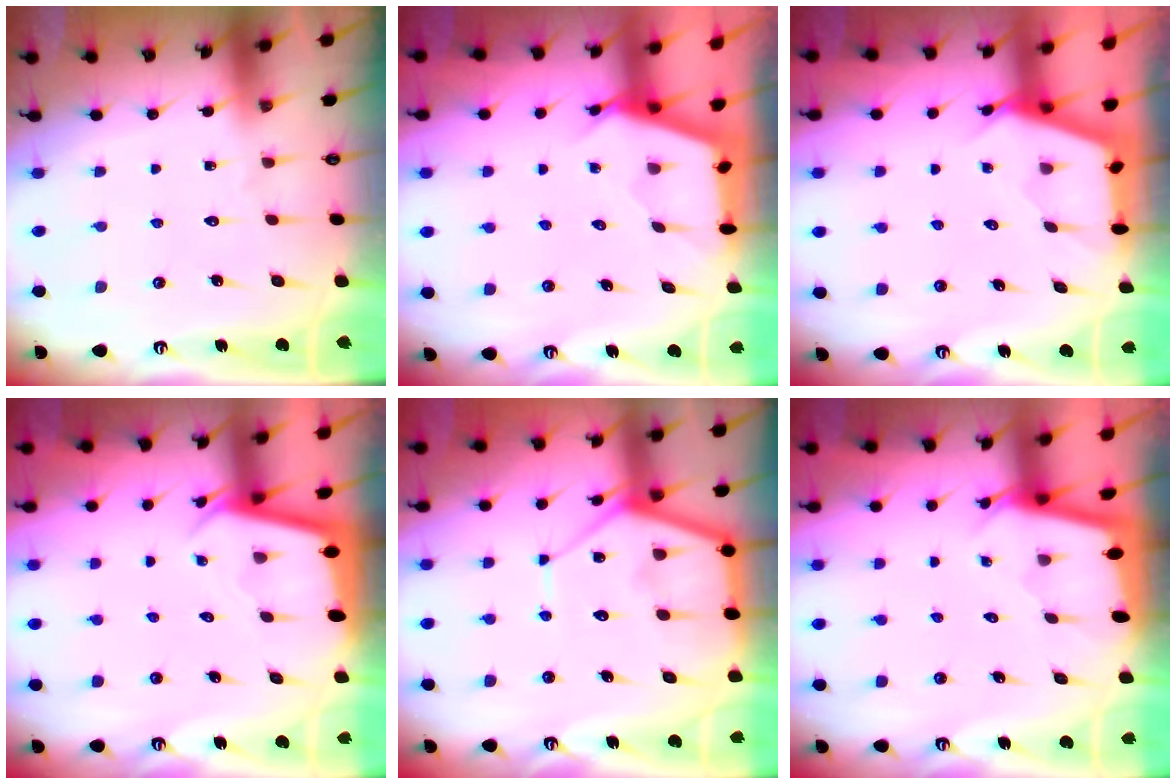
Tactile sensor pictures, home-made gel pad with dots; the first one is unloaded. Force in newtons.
{"total": 2.7, "press": 2.7, "slide": 0.3}
{"total": 2.6, "press": 2.6, "slide": 0.4}
{"total": 2.3, "press": 2.3, "slide": 0.1}
{"total": 11.6, "press": 11.5, "slide": 1.0}
{"total": 1.9, "press": 1.9, "slide": 0.1}